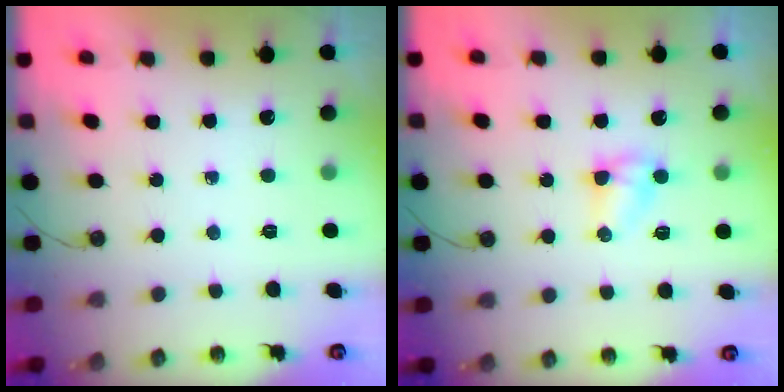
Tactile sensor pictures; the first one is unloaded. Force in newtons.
{"total": 3.7, "press": 3.7, "slide": 0.5}